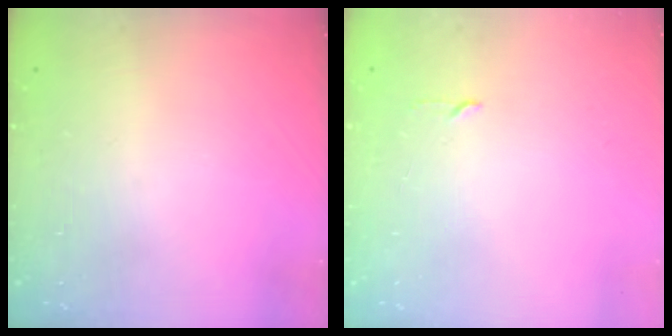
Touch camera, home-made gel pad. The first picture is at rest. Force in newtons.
{"total": 2.3, "press": 2.2, "slide": 0.3}